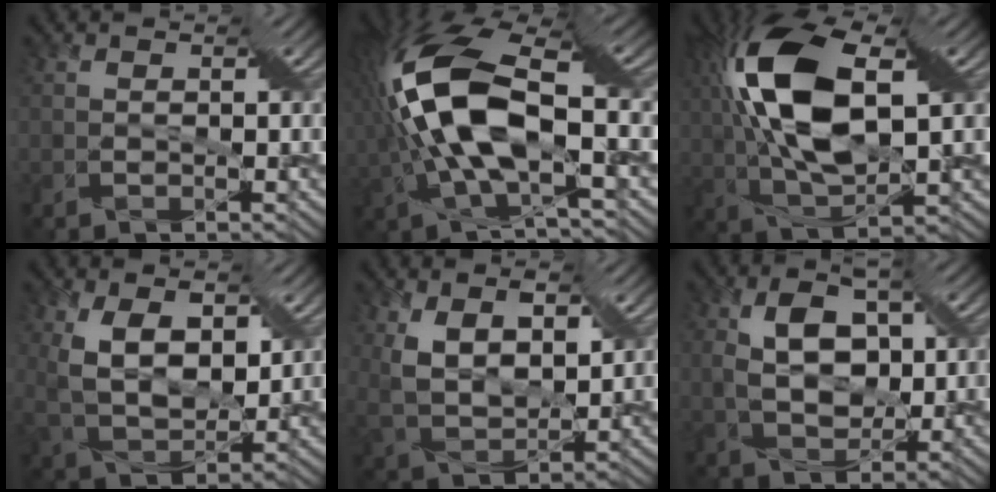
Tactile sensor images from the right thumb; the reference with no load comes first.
{"total": 15.2, "force": [-0.5, 6.6, 13.7], "torque": [-0.331, -0.001, -0.014]}
{"total": 14.7, "force": [3.4, 6.4, 12.8], "torque": [-0.270, 0.020, 0.055]}
{"total": 8.3, "force": [3.0, 4.5, 6.3], "torque": [-0.146, -0.006, 0.058]}
{"total": 7.4, "force": [3.2, 4.0, 5.4], "torque": [-0.125, -0.006, 0.063]}
{"total": 7.4, "force": [1.3, 4.3, 5.9], "torque": [-0.120, 0.006, 0.025]}